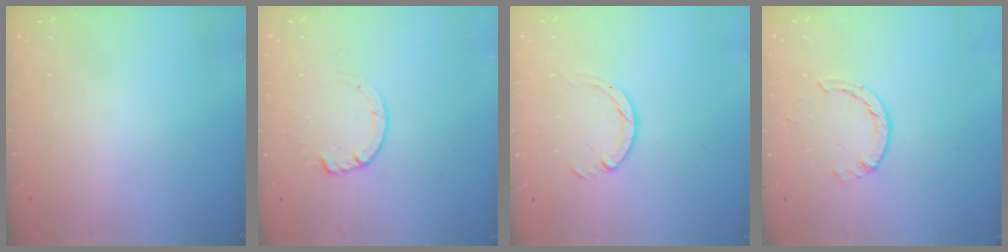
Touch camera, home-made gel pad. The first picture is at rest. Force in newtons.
{"total": 3.3, "press": 3.3, "slide": 0.4}
{"total": 4.6, "press": 4.6, "slide": 0.3}
{"total": 1.4, "press": 1.4, "slide": 0.2}